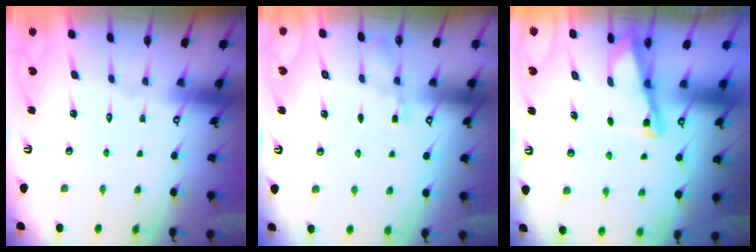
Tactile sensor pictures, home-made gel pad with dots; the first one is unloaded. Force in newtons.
{"total": 4.3, "press": 4.2, "slide": 0.8}
{"total": 2.9, "press": 2.9, "slide": 0.3}